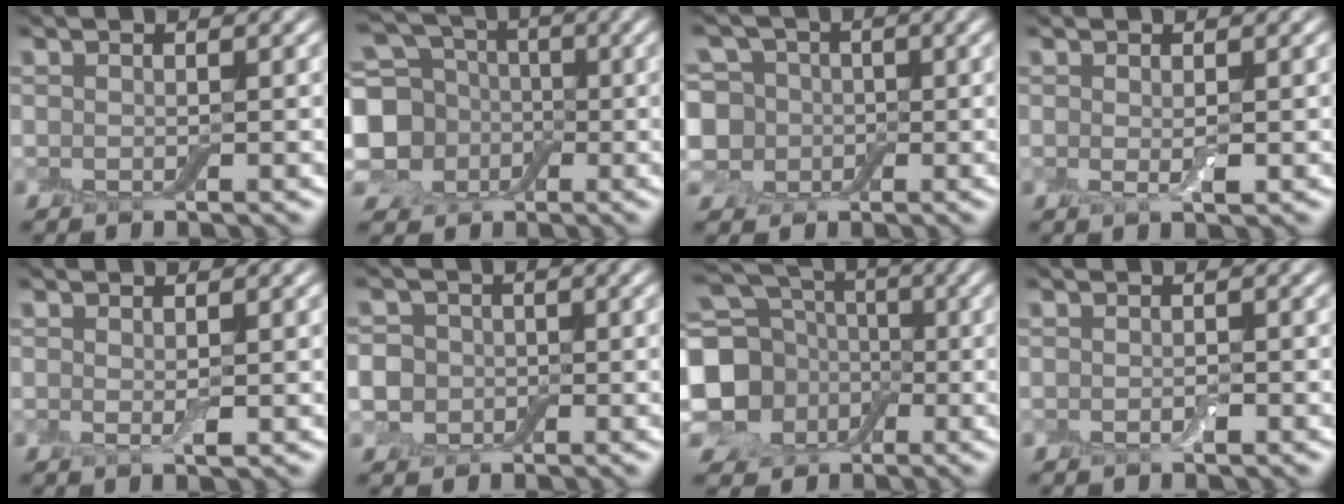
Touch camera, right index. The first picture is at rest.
{"total": 9.0, "force": [-0.7, 7.7, 4.6], "torque": [-0.107, -0.012, -0.025]}
{"total": 7.0, "force": [0.8, 6.2, 3.2], "torque": [-0.063, 0.033, -0.026]}
{"total": 1.2, "force": [0.1, 0.3, 1.1], "torque": [-0.021, -0.004, 0.000]}
{"total": 0.9, "force": [0.3, 0.2, 0.9], "torque": [-0.016, -0.003, 0.005]}
{"total": 6.1, "force": [-0.6, 5.6, 2.3], "torque": [-0.049, 0.022, -0.047]}
{"total": 12.6, "force": [-0.6, 11.2, 5.7], "torque": [-0.153, -0.010, -0.040]}
{"total": 0.7, "force": [-0.3, 0.3, 0.5], "torque": [-0.010, 0.000, -0.003]}